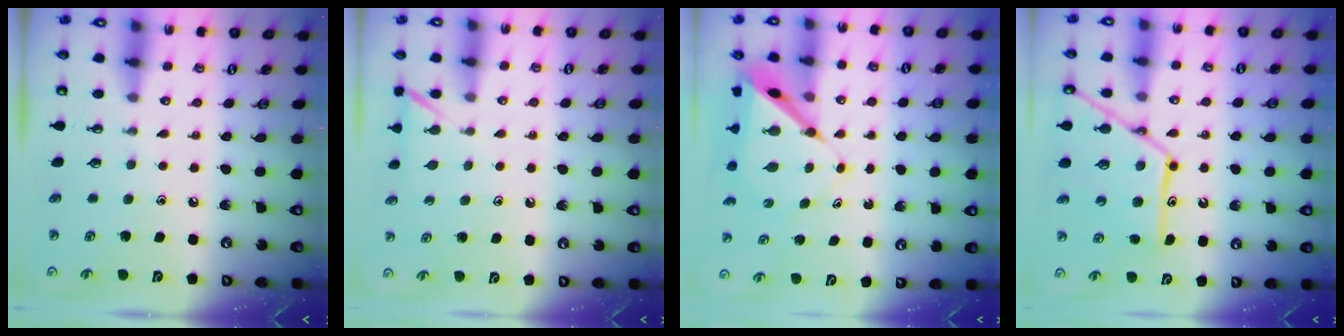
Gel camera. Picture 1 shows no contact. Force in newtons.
{"total": 3.7, "press": 3.6, "slide": 0.4}
{"total": 7.4, "press": 7.4, "slide": 0.6}
{"total": 16.8, "press": 16.8, "slide": 1.4}